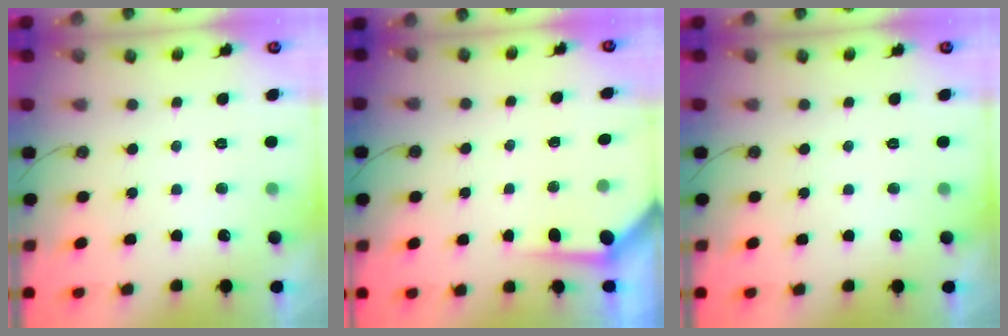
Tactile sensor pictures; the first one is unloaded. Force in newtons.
{"total": 3.4, "press": 3.3, "slide": 0.3}
{"total": 0.0}